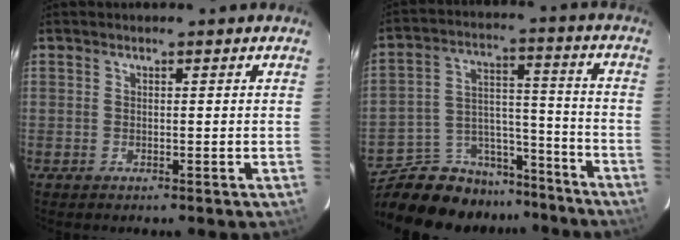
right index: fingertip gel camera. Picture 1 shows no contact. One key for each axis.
{"total": 15.9, "fx": -13.7, "fy": 7.4, "fz": 3.2, "tx": -0.072, "ty": 0.058, "tz": -0.201}